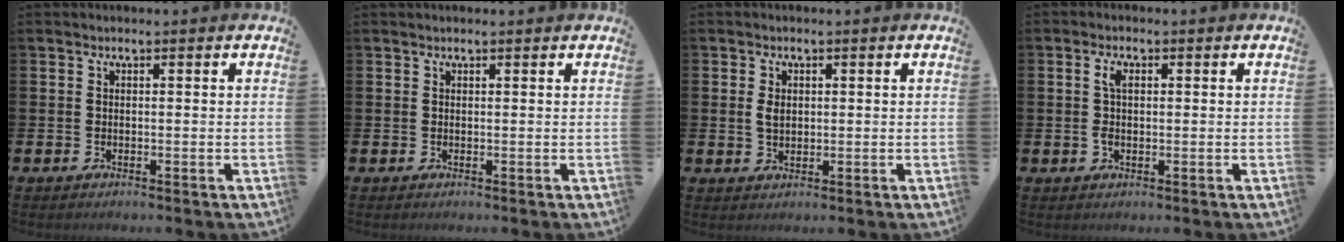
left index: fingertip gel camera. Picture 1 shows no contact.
{"total": 0.0}
{"total": 2.3, "force": [0.8, 1.5, 1.6], "torque": [-0.022, 0.000, 0.010]}
{"total": 2.7, "force": [0.6, 1.4, 2.2], "torque": [-0.039, 0.006, 0.006]}